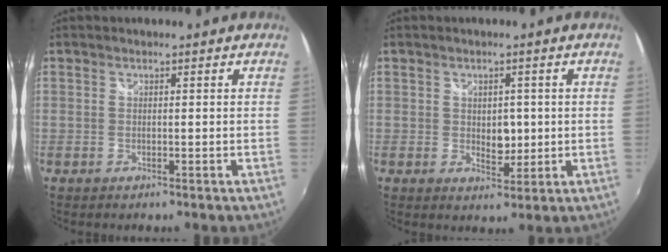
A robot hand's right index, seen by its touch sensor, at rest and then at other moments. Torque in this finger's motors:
{"motor_torque": [0.15, 0.49, 0.04, 0.01]}